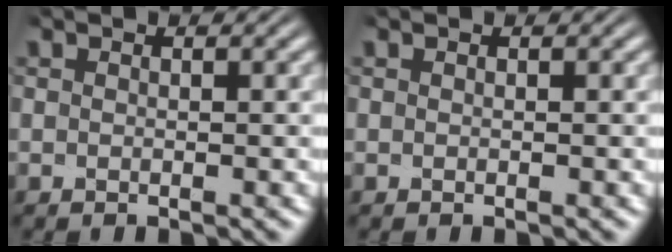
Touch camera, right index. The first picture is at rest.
{"total": 0.0}